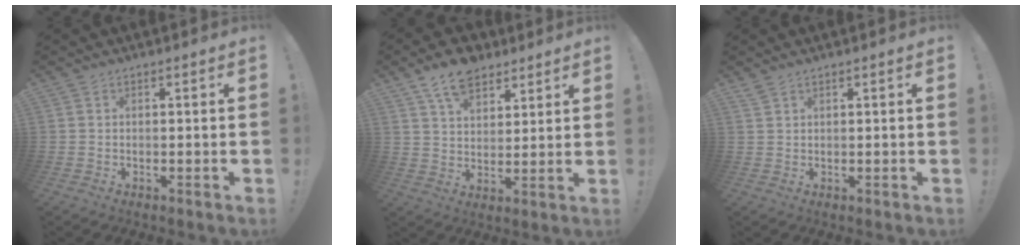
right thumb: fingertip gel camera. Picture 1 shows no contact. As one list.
[{"total": 10.6, "force": [7.4, 6.1, 4.6], "torque": [-0.079, -0.038, 0.140]}, {"total": 1.5, "force": [1.2, 0.3, 0.8], "torque": [-0.020, 0.000, 0.024]}]